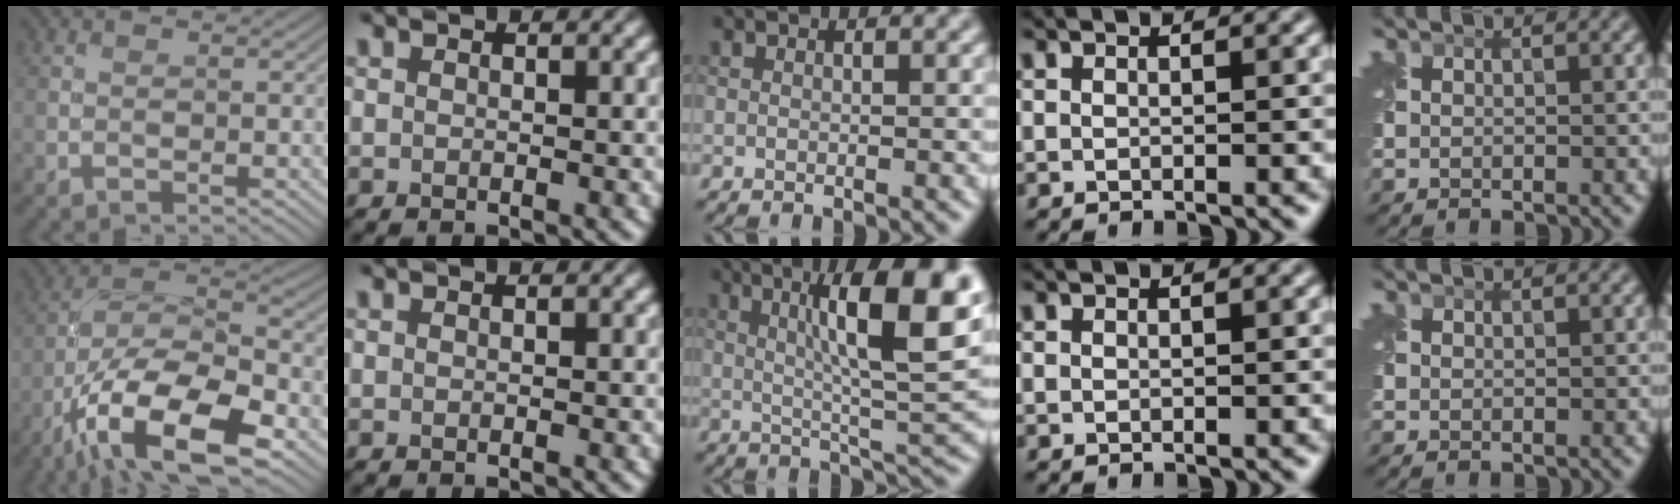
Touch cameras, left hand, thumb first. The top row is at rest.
{"thumb": {"total": 16.0, "force": [-8.6, 6.2, 11.9], "torque": [-0.218, -0.012, -0.171]}, "middle": {"total": 11.3, "force": [3.4, 2.3, 10.6], "torque": [-0.148, 0.012, 0.052]}}